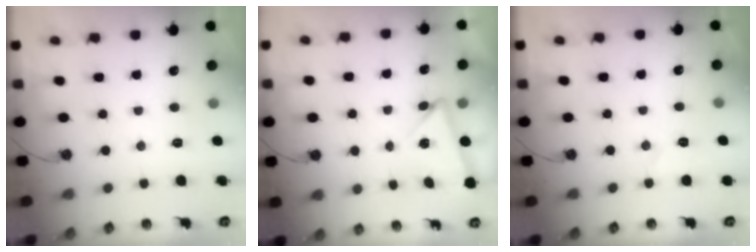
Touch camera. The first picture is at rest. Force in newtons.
{"total": 4.7, "press": 4.6, "slide": 0.9}
{"total": 5.2, "press": 4.7, "slide": 2.3}